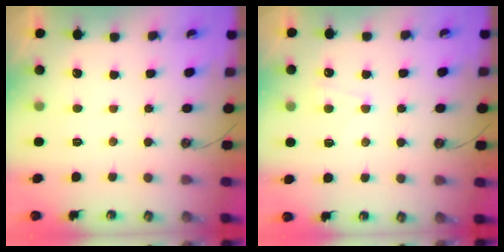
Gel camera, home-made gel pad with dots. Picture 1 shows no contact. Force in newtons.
{"total": 1.3, "press": 1.1, "slide": 0.6}